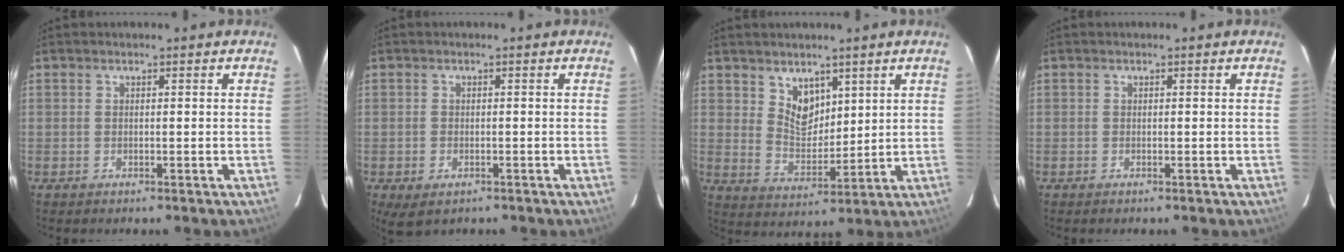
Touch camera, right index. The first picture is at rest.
{"total": 4.8, "force": [-2.1, 3.2, 2.9], "torque": [-0.054, -0.018, -0.027]}
{"total": 6.3, "force": [3.9, 4.1, 2.9], "torque": [-0.040, 0.002, 0.079]}
{"total": 0.0}